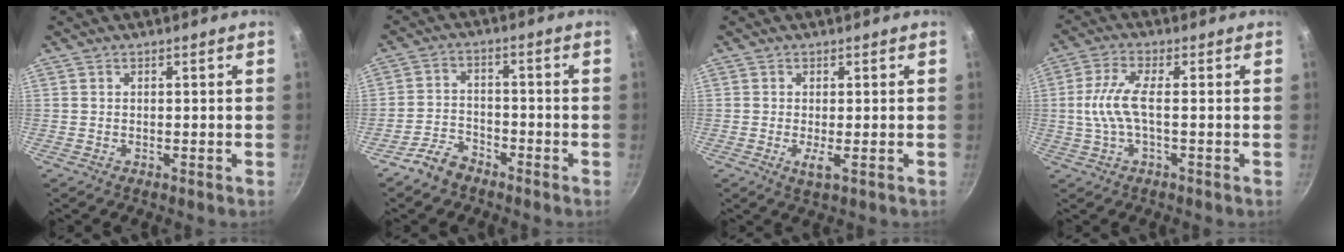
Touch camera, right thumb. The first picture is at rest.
{"total": 5.2, "force": [-4.0, 2.8, 1.7], "torque": [-0.026, 0.043, -0.078]}
{"total": 2.3, "force": [-0.5, 0.5, 2.2], "torque": [-0.048, -0.009, -0.008]}
{"total": 6.7, "force": [-0.4, 2.0, 6.4], "torque": [-0.152, 0.012, -0.013]}